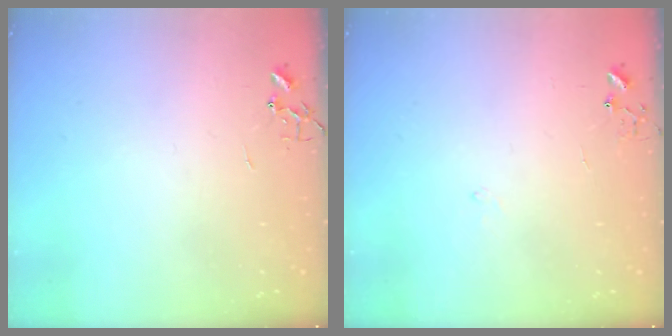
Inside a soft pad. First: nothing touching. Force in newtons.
{"total": 5.8, "press": 5.8, "slide": 0.7}